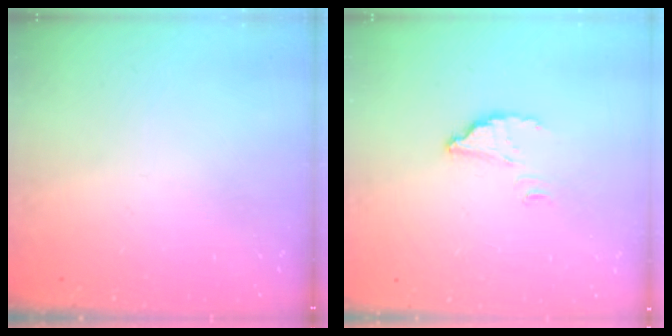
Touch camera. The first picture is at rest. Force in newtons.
{"total": 2.5, "press": 2.5, "slide": 0.2}